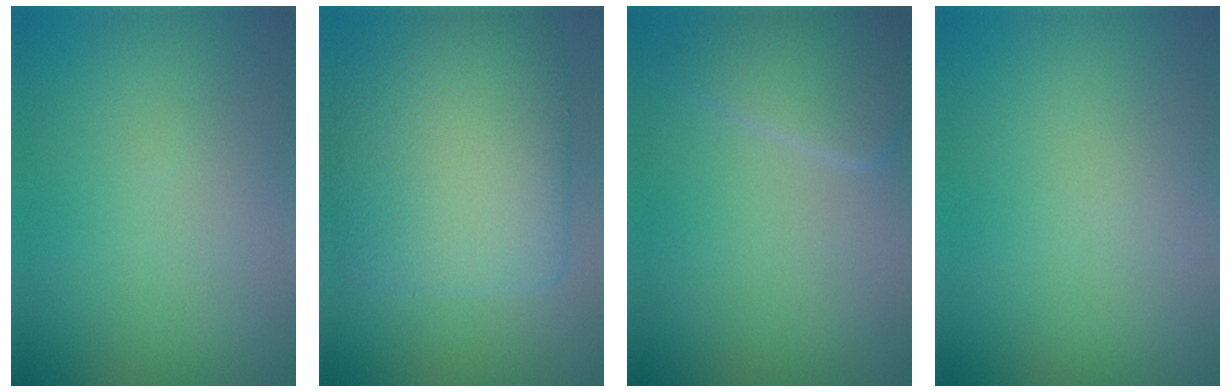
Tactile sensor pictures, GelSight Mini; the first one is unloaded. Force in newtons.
{"total": 9.6, "press": 9.6, "slide": 0.2}
{"total": 2.7, "press": 2.7, "slide": 0.1}
{"total": 0.0}